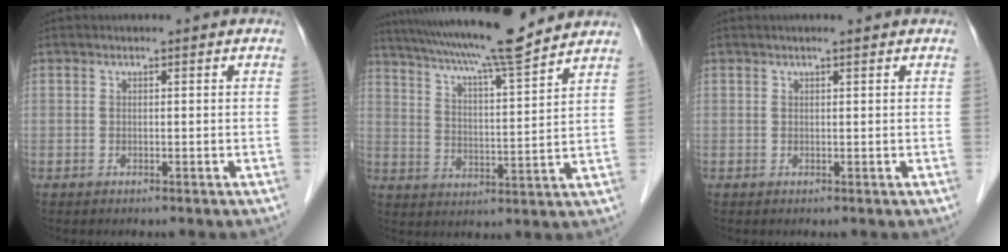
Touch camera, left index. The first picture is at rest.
{"total": 17.0, "force": [14.8, 0.3, 8.3], "torque": [-0.146, 0.014, 0.227]}
{"total": 1.6, "force": [1.3, 0.0, 1.0], "torque": [-0.013, 0.014, 0.020]}